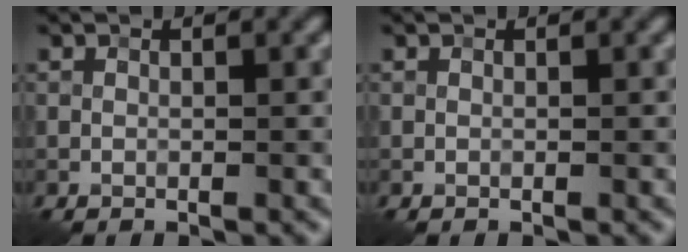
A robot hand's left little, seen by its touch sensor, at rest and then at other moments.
{"total": 0.0}